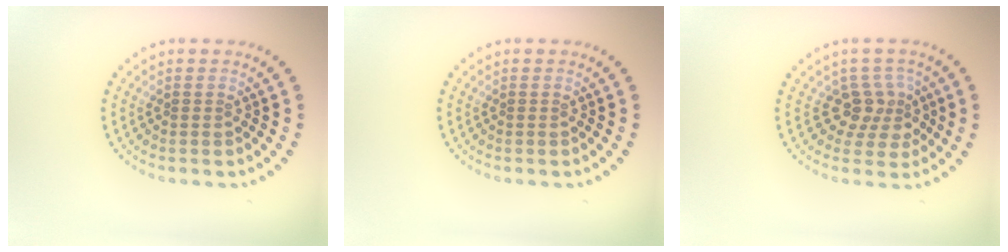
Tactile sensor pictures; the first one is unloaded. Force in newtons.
{"total": 0.0}
{"total": 2.8, "press": 2.2, "slide": 1.8}